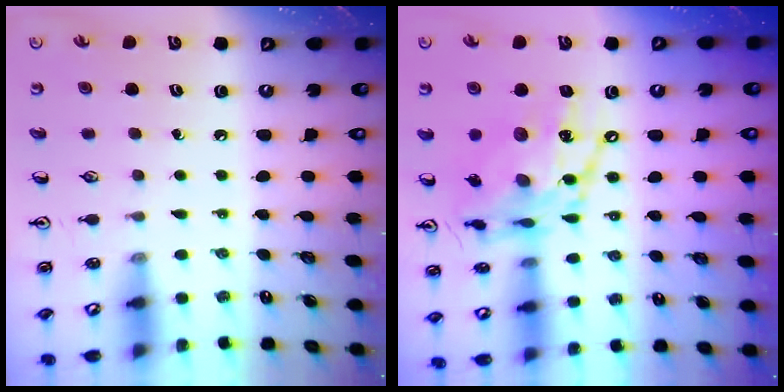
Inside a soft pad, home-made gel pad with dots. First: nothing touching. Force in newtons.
{"total": 16.0, "press": 16.0, "slide": 1.0}